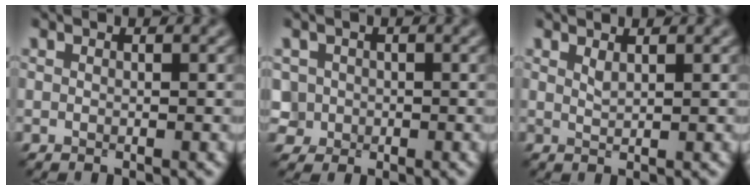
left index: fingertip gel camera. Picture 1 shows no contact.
{"total": 2.7, "force": [-0.5, 2.7, 0.3], "torque": [0.001, 0.011, -0.011]}
{"total": 0.8, "force": [0.6, 0.1, 0.5], "torque": [-0.012, 0.000, 0.013]}